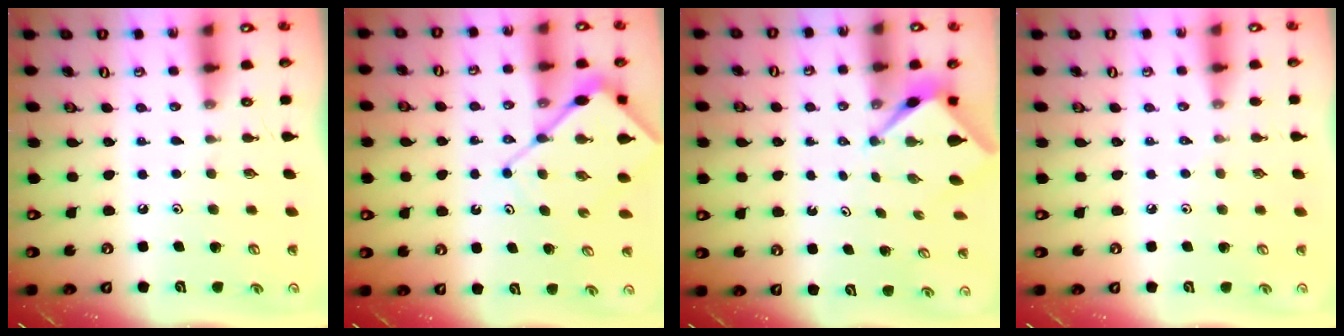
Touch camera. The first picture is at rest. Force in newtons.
{"total": 8.6, "press": 8.5, "slide": 0.9}
{"total": 2.6, "press": 2.6, "slide": 0.1}
{"total": 0.6, "press": 0.6, "slide": 0.3}